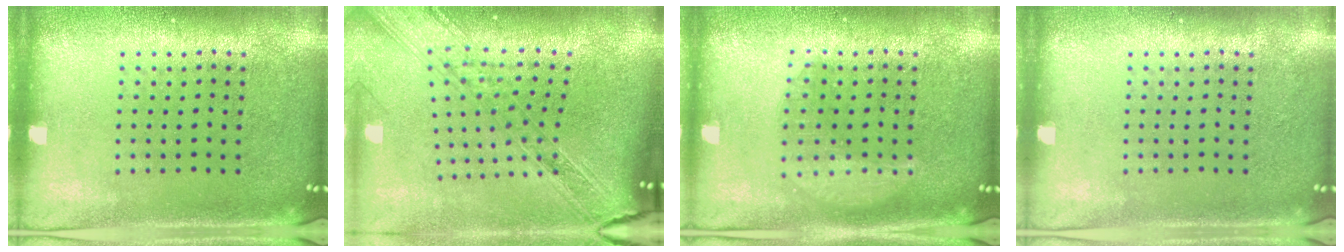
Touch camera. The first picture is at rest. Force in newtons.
{"total": 2.5, "press": 2.1, "slide": 1.3}
{"total": 2.3, "press": 2.3, "slide": 0.3}
{"total": 0.0}